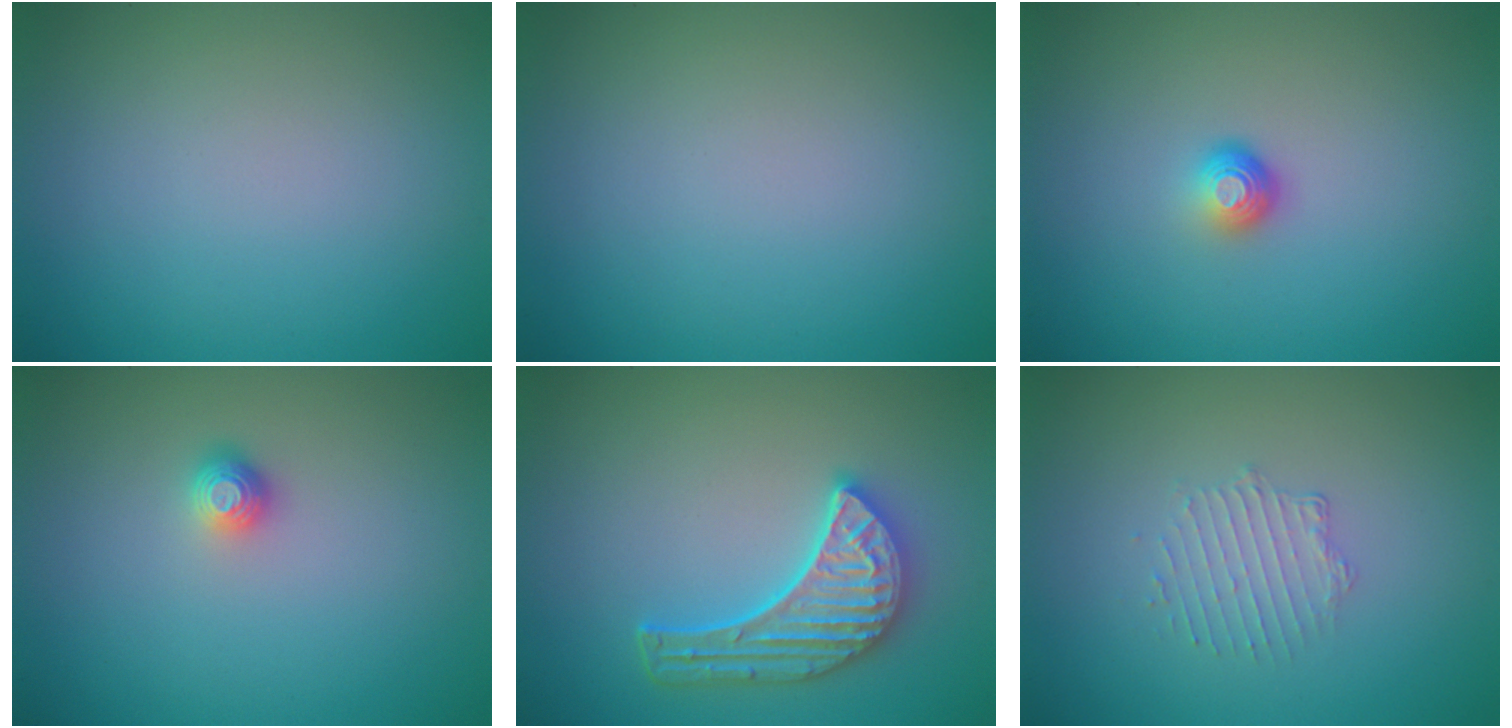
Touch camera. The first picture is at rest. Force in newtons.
{"total": 0.0}
{"total": 1.7, "press": 1.1, "slide": 1.3}
{"total": 1.1, "press": 1.0, "slide": 0.5}
{"total": 5.3, "press": 4.4, "slide": 2.8}
{"total": 1.6, "press": 0.9, "slide": 1.3}